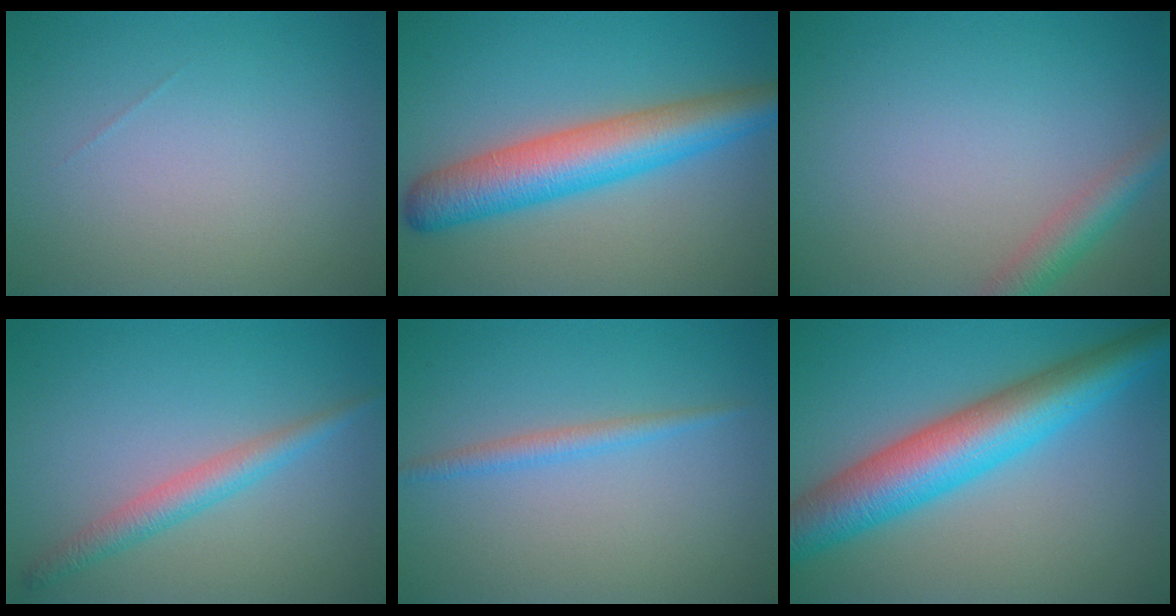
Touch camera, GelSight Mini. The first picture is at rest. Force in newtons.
{"total": 7.3, "press": 7.3, "slide": 0.1}
{"total": 2.6, "press": 2.6, "slide": 0.2}
{"total": 2.6, "press": 2.6, "slide": 0.1}
{"total": 1.6, "press": 1.6, "slide": 0.0}
{"total": 9.1, "press": 9.1, "slide": 0.1}